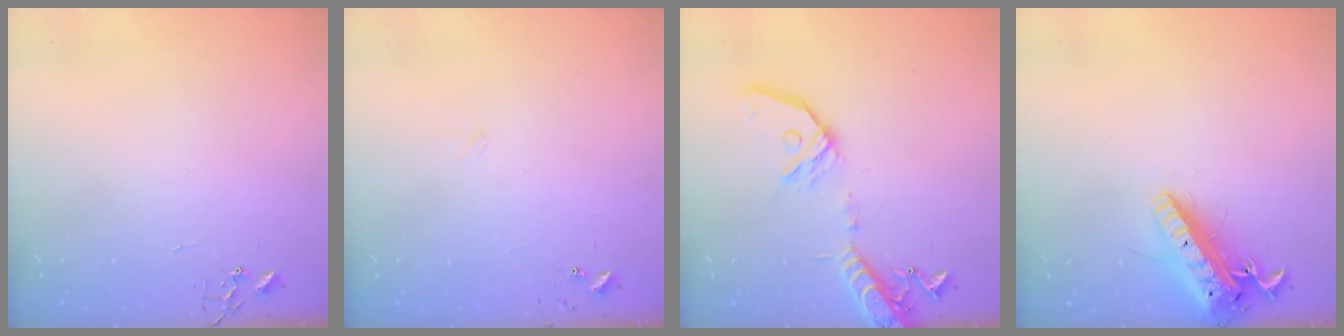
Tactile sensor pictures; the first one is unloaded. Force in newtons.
{"total": 5.8, "press": 5.8, "slide": 0.5}
{"total": 16.0, "press": 15.7, "slide": 3.1}
{"total": 16.9, "press": 16.6, "slide": 3.2}